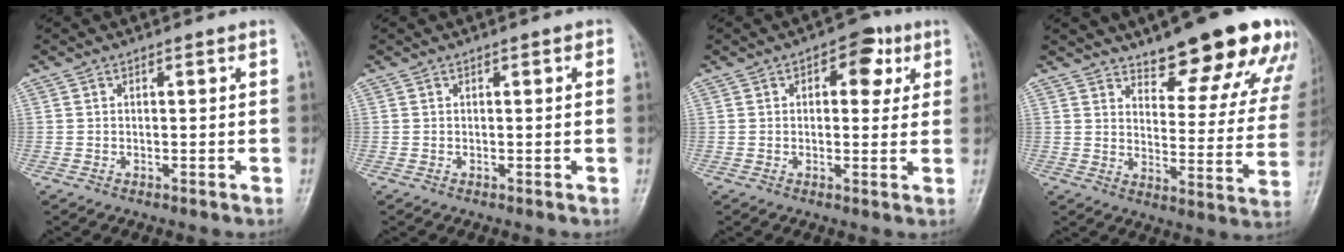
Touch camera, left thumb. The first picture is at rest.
{"total": 1.0, "force": [0.4, 0.5, 0.8], "torque": [-0.008, 0.002, 0.002]}
{"total": 6.3, "force": [2.4, 3.9, 4.3], "torque": [-0.019, -0.002, 0.023]}
{"total": 20.7, "force": [15.0, 6.4, 12.7], "torque": [-0.115, -0.082, 0.191]}